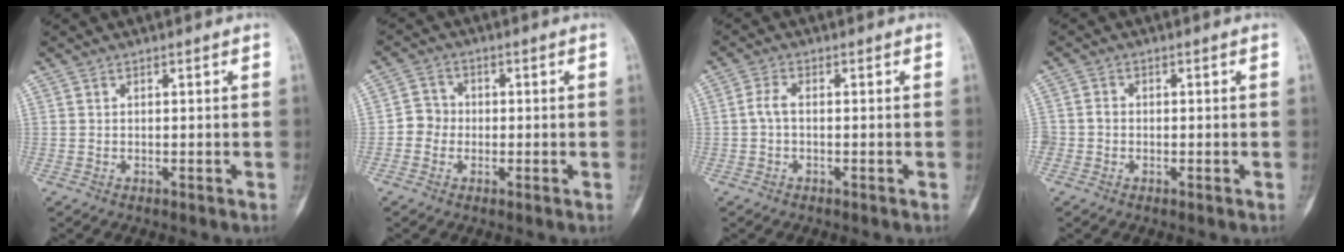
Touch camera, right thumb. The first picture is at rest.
{"total": 3.9, "force": [-0.8, 3.7, 1.1], "torque": [0.005, 0.012, -0.027]}
{"total": 2.3, "force": [-0.4, 1.2, 2.0], "torque": [-0.043, 0.005, -0.012]}
{"total": 2.0, "force": [-0.5, 1.8, 0.7], "torque": [-0.001, 0.007, -0.010]}